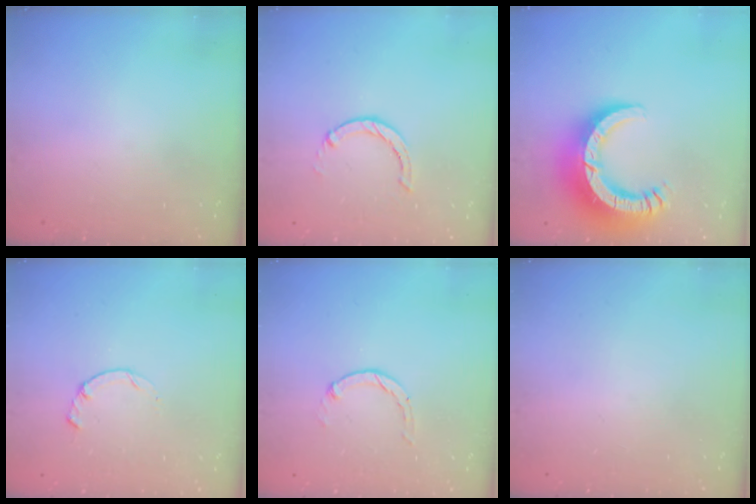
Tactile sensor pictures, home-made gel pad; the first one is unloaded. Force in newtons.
{"total": 0.6, "press": 0.6, "slide": 0.2}
{"total": 15.0, "press": 14.9, "slide": 1.6}
{"total": 0.5, "press": 0.4, "slide": 0.3}
{"total": 0.8, "press": 0.7, "slide": 0.2}
{"total": 0.0}